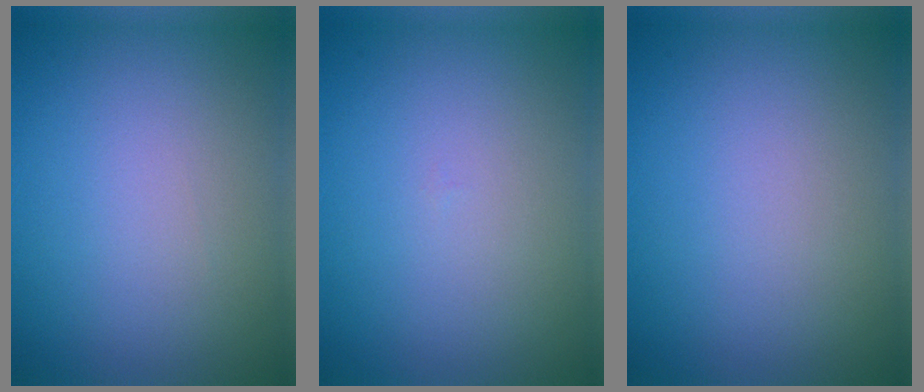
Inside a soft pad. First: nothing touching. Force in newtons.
{"total": 0.0}
{"total": 0.0}